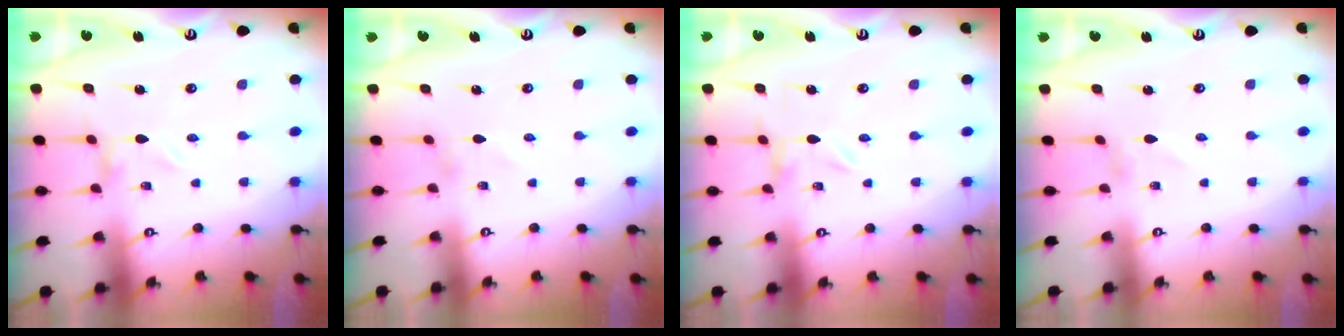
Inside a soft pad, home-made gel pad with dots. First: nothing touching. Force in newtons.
{"total": 0.0}
{"total": 0.0}
{"total": 1.3, "press": 1.2, "slide": 0.1}